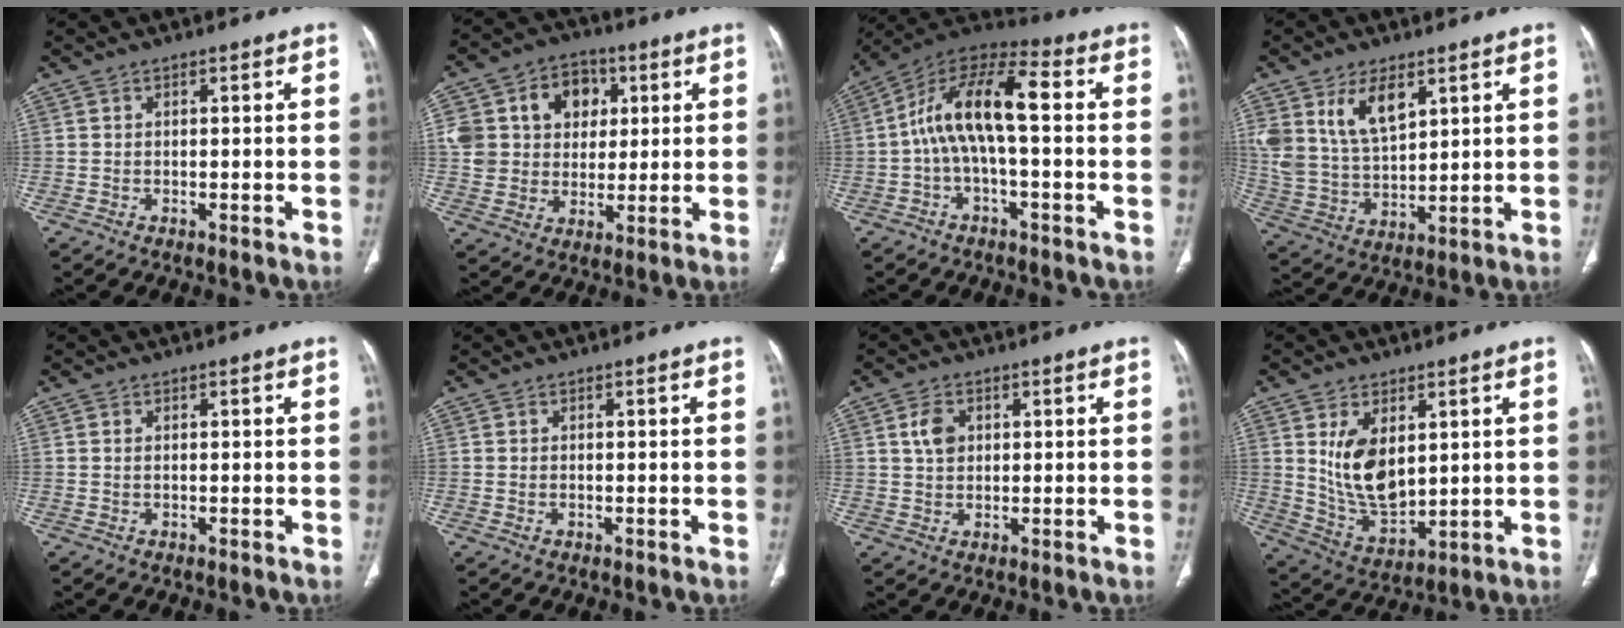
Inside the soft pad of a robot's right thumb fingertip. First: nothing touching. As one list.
[{"total": 16.2, "force": [4.7, 13.4, 7.8], "torque": [-0.106, 0.017, 0.086]}, {"total": 13.4, "force": [-0.1, 5.2, 12.3], "torque": [-0.227, 0.053, -0.012]}, {"total": 11.8, "force": [6.0, 6.2, 7.9], "torque": [-0.138, -0.025, 0.131]}, {"total": 0.5, "force": [0.2, 0.3, 0.4], "torque": [-0.011, 0.002, 0.003]}, {"total": 0.5, "force": [-0.1, 0.4, 0.3], "torque": [-0.010, 0.004, 0.001]}, {"total": 4.2, "force": [1.2, 3.0, 2.7], "torque": [-0.041, -0.002, 0.023]}, {"total": 11.7, "force": [3.1, 6.8, 9.0], "torque": [-0.141, -0.026, 0.079]}]